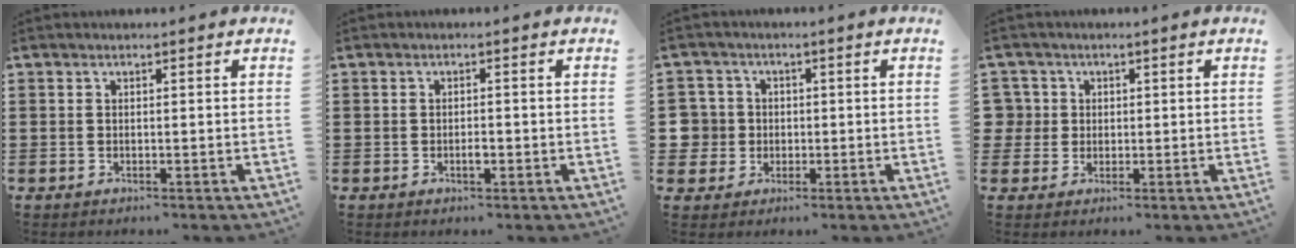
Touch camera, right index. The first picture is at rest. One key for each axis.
{"total": 1.6, "fx": -0.5, "fy": 0.6, "fz": 1.4, "tx": -0.027, "ty": -0.002, "tz": -0.008}
{"total": 4.7, "fx": -0.3, "fy": 4.7, "fz": 0.8, "tx": -0.051, "ty": 0.009, "tz": -0.013}
{"total": 3.5, "fx": 0.5, "fy": 3.5, "fz": 0.3, "tx": -0.024, "ty": 0.011, "tz": 0.008}